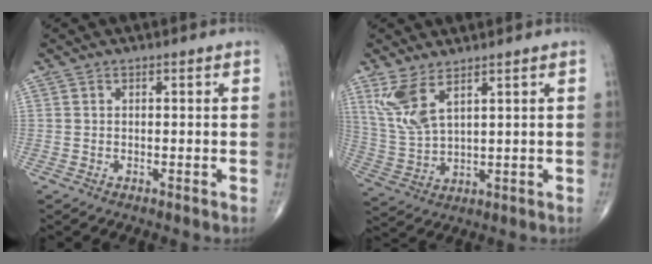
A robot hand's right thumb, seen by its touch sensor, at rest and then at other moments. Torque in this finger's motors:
{"motor_torque": [-0.57, 1.02, 0.79, 0.65, 0.10]}